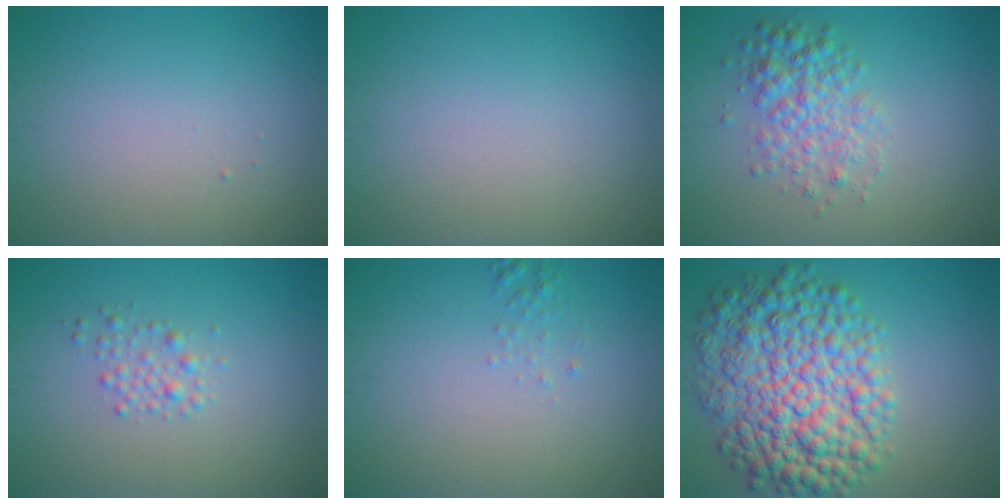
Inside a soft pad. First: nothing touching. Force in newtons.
{"total": 0.0}
{"total": 3.6, "press": 3.6, "slide": 0.0}
{"total": 1.6, "press": 1.6, "slide": 0.1}
{"total": 0.8, "press": 0.8, "slide": 0.1}
{"total": 10.6, "press": 10.6, "slide": 0.1}